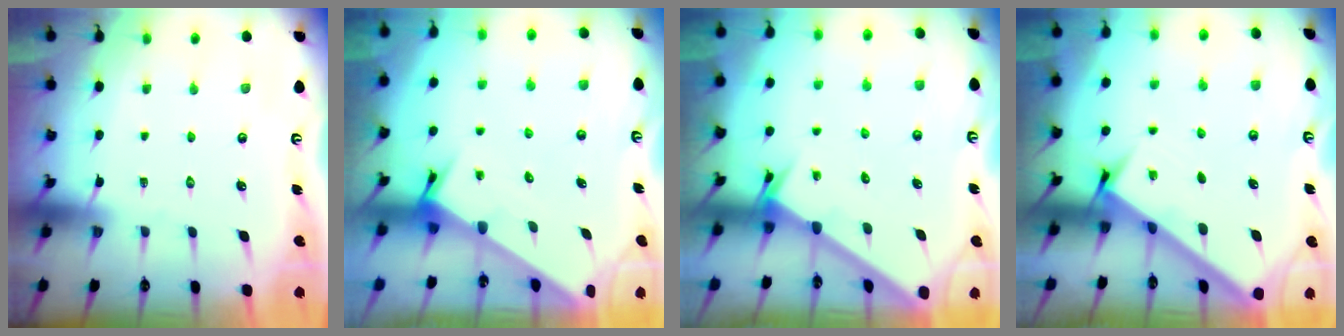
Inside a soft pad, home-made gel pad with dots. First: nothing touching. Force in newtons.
{"total": 3.3, "press": 3.3, "slide": 0.0}
{"total": 2.6, "press": 2.6, "slide": 0.1}
{"total": 2.9, "press": 2.9, "slide": 0.4}